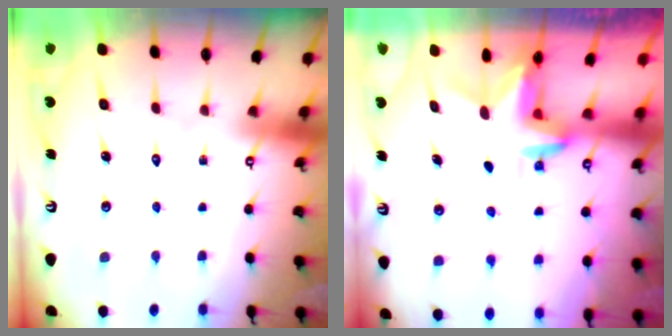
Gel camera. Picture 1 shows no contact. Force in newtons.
{"total": 3.0, "press": 3.0, "slide": 0.2}